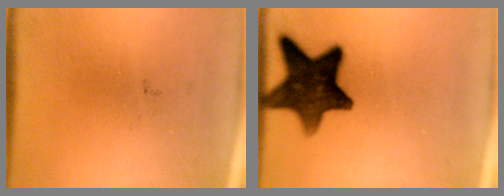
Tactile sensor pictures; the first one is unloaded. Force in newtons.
{"total": 13.4}